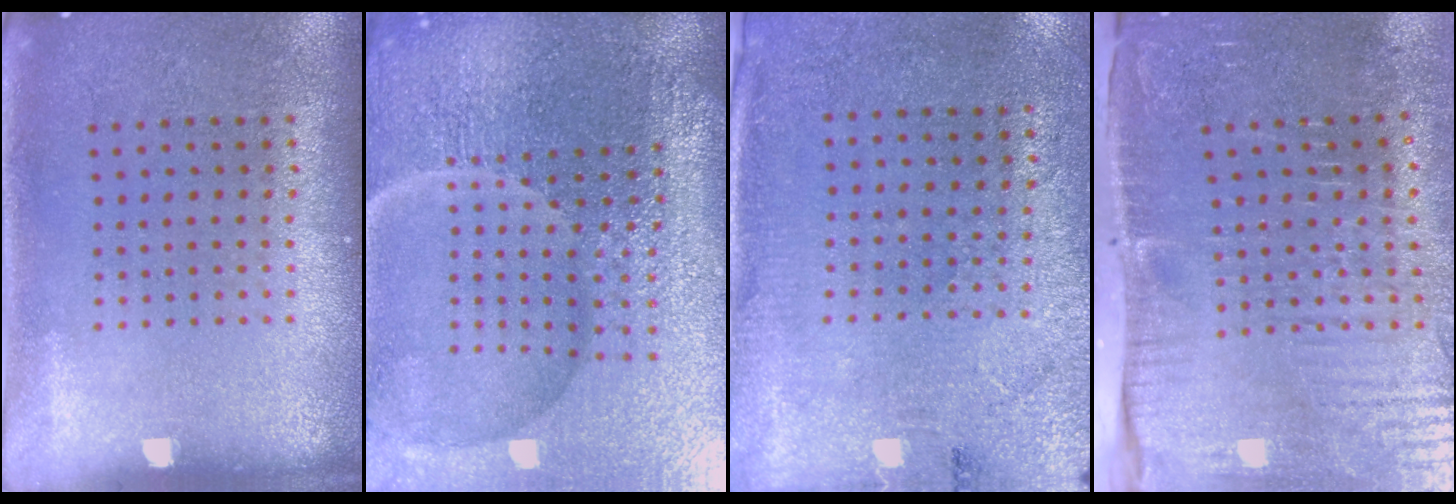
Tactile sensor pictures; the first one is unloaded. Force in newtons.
{"total": 7.3, "press": 6.4, "slide": 3.5}
{"total": 2.7, "press": 2.3, "slide": 1.5}
{"total": 5.1, "press": 4.3, "slide": 2.8}